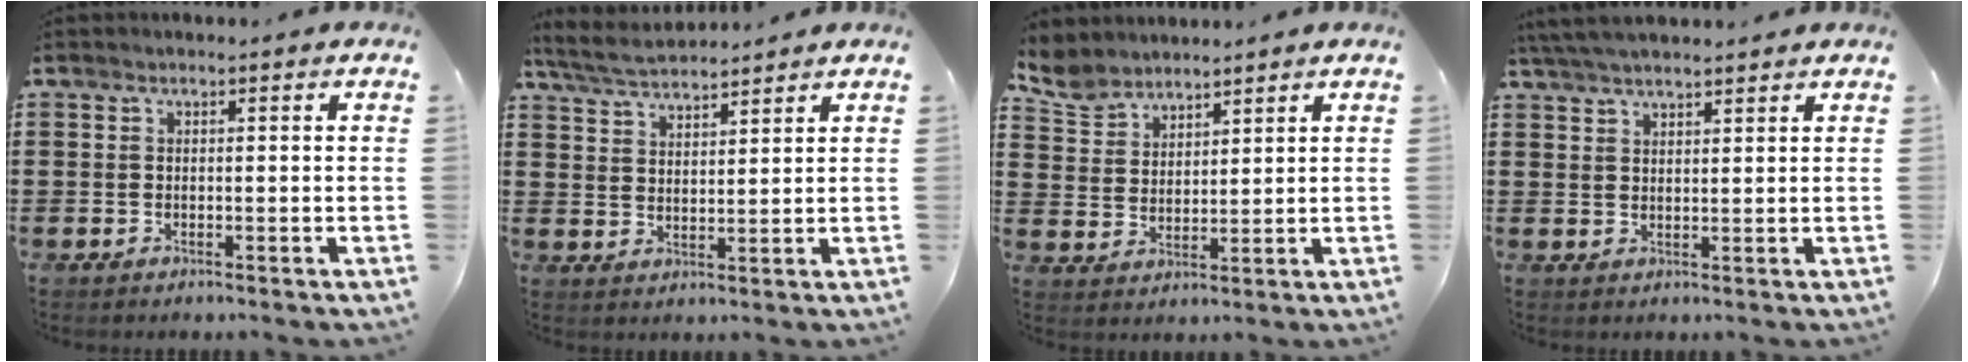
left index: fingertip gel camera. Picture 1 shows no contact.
{"total": 4.4, "force": [4.2, 0.5, 1.1], "torque": [-0.038, -0.013, 0.077]}
{"total": 5.1, "force": [4.7, 1.9, 0.6], "torque": [-0.035, -0.013, 0.089]}
{"total": 3.8, "force": [3.6, 0.3, 1.4], "torque": [-0.037, -0.002, 0.068]}